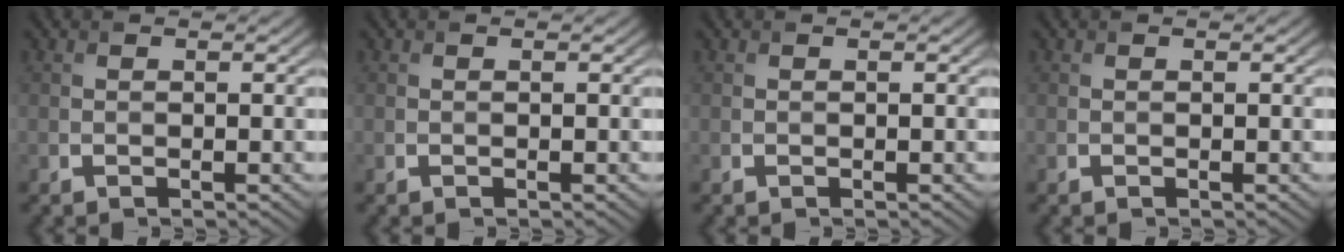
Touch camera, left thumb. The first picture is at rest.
{"total": 0.0}
{"total": 0.0}
{"total": 0.0}